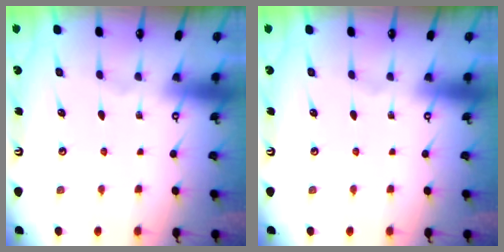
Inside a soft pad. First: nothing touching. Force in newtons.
{"total": 0.0}